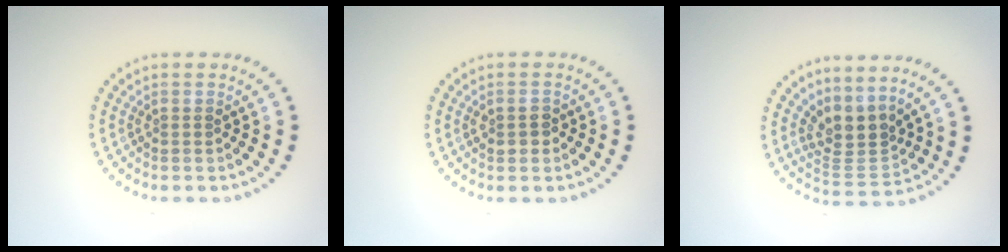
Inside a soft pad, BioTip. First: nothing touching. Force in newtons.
{"total": 1.5, "press": 1.5, "slide": 0.1}
{"total": 3.3, "press": 2.4, "slide": 2.3}